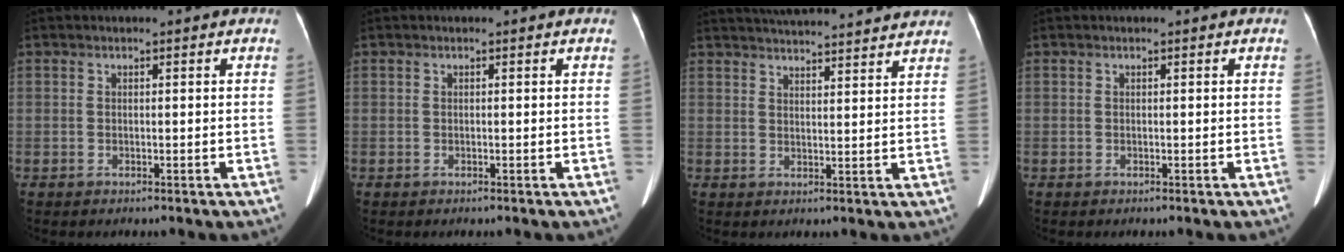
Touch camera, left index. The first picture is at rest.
{"total": 0.0}
{"total": 17.2, "force": [16.1, 1.4, 5.8], "torque": [-0.088, 0.027, 0.213]}
{"total": 0.0}